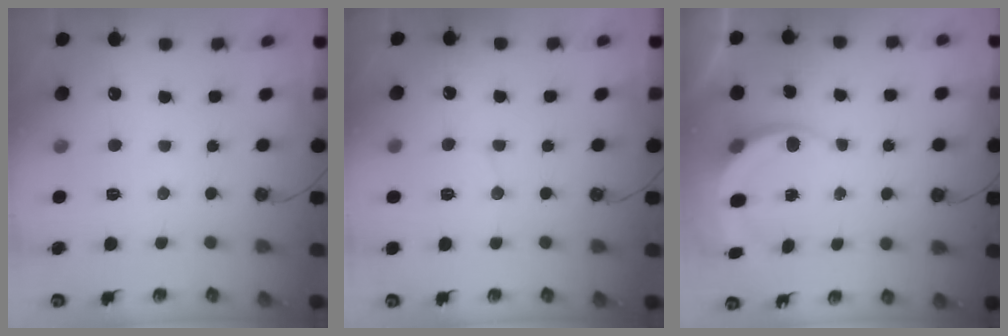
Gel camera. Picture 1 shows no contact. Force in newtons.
{"total": 2.9, "press": 2.9, "slide": 0.3}
{"total": 6.2, "press": 6.0, "slide": 1.5}